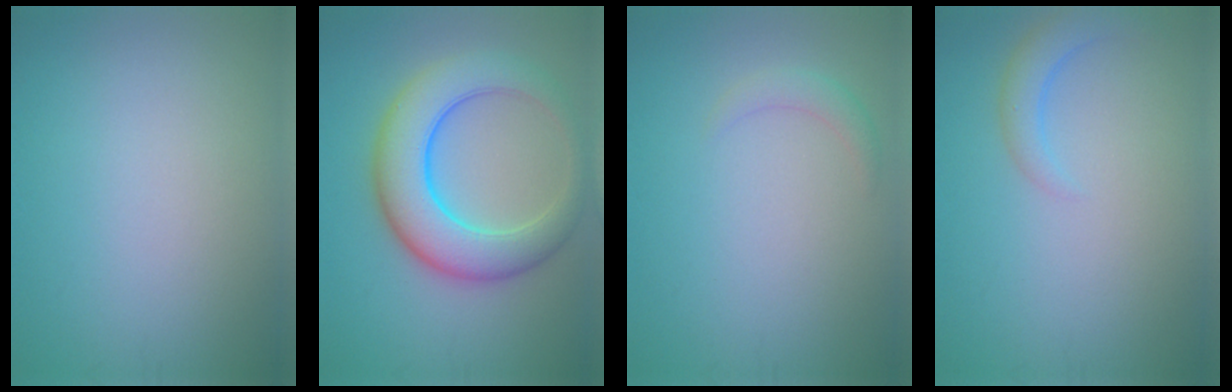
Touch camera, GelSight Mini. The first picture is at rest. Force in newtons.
{"total": 8.1, "press": 8.1, "slide": 0.2}
{"total": 1.3, "press": 1.3, "slide": 0.1}
{"total": 2.3, "press": 2.3, "slide": 0.3}